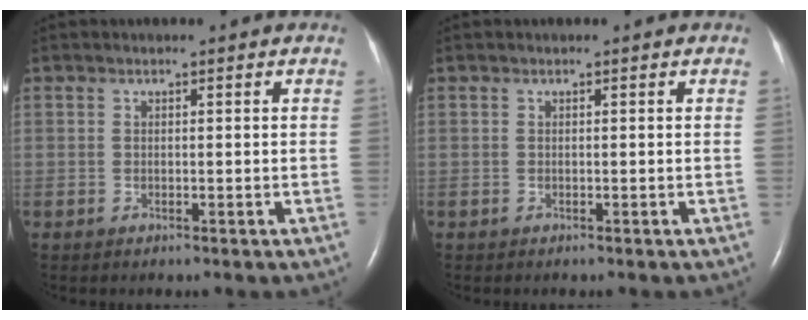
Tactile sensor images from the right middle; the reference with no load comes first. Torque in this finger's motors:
{"motor_torque": [-0.01, 0.02, 0.00, 0.00]}